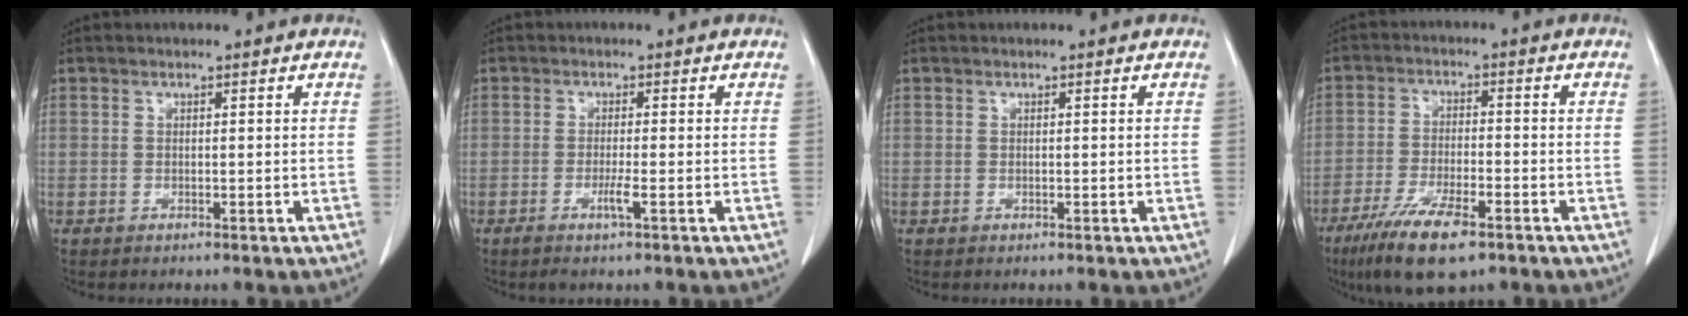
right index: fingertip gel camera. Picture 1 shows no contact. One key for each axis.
{"total": 2.5, "fx": -1.2, "fy": 0.0, "fz": 2.2, "tx": -0.046, "ty": -0.003, "tz": -0.023}
{"total": 0.0}
{"total": 11.1, "fx": -6.8, "fy": 3.0, "fz": 8.2, "tx": -0.154, "ty": -0.018, "tz": -0.115}